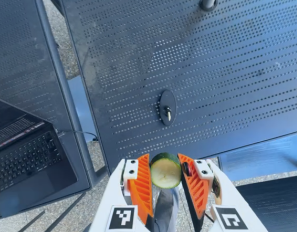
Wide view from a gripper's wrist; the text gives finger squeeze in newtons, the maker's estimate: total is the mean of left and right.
{"total": 9.6, "left": 9.0, "right": 10.3}